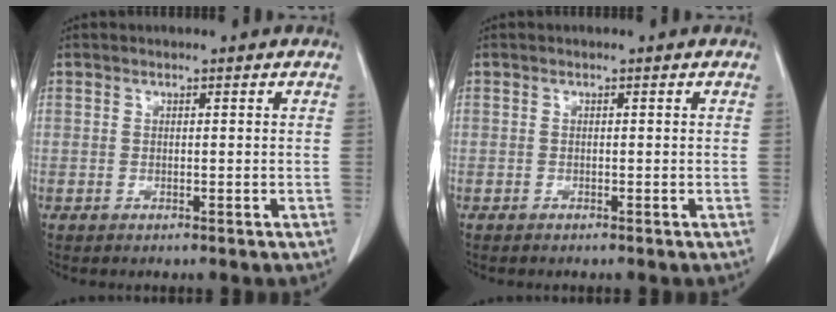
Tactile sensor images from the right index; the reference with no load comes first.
{"total": 0.0}